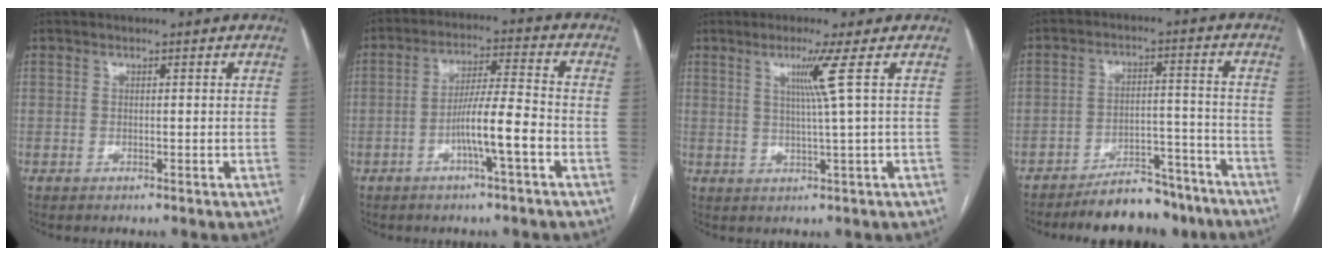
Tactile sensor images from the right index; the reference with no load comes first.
{"total": 8.0, "force": [-3.0, 0.0, 7.3], "torque": [-0.134, 0.009, -0.054]}
{"total": 4.6, "force": [1.6, -2.0, 3.9], "torque": [-0.076, -0.009, 0.035]}
{"total": 11.6, "force": [-10.3, 3.6, 3.8], "torque": [-0.037, 0.032, -0.150]}